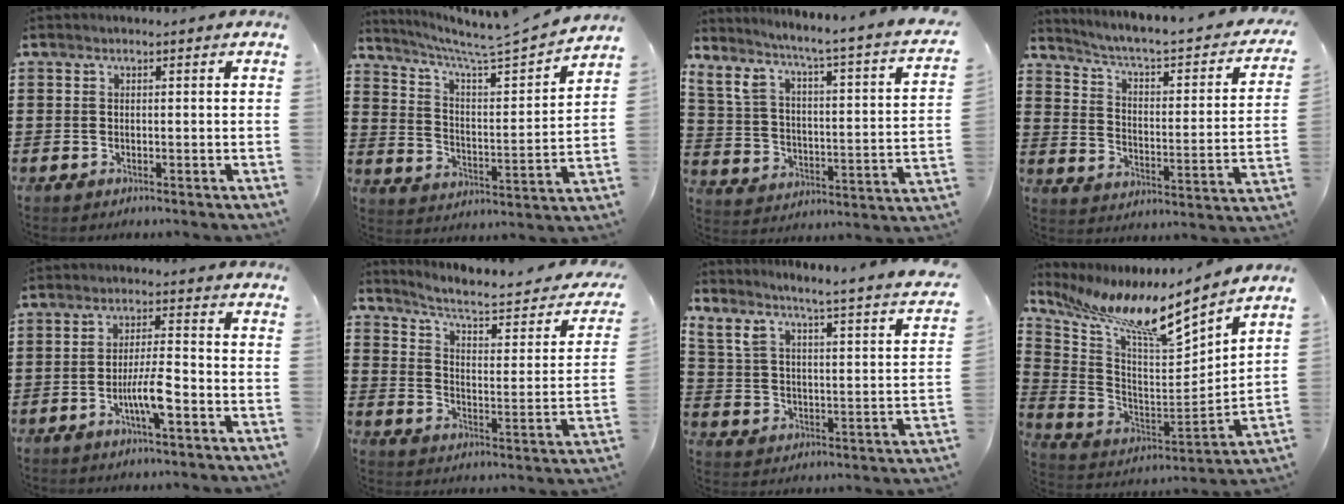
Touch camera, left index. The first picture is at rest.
{"total": 5.3, "force": [4.9, -1.2, 1.7], "torque": [-0.057, -0.053, 0.071]}
{"total": 3.9, "force": [2.3, 0.6, 3.1], "torque": [-0.071, -0.036, 0.027]}
{"total": 3.0, "force": [2.1, 0.3, 2.1], "torque": [-0.056, -0.031, 0.022]}
{"total": 6.0, "force": [-2.5, 1.0, 5.4], "torque": [-0.102, -0.001, -0.047]}
{"total": 5.1, "force": [4.1, 0.9, 3.0], "torque": [-0.079, -0.029, 0.061]}
{"total": 3.4, "force": [2.4, 0.3, 2.4], "torque": [-0.059, -0.037, 0.028]}
{"total": 10.5, "force": [8.6, 1.1, 6.0], "torque": [-0.146, -0.069, 0.134]}